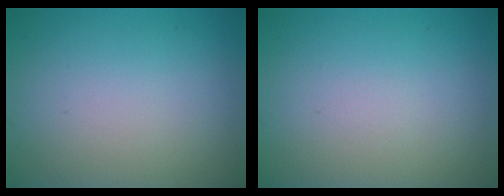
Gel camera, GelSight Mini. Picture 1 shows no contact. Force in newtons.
{"total": 0.0}